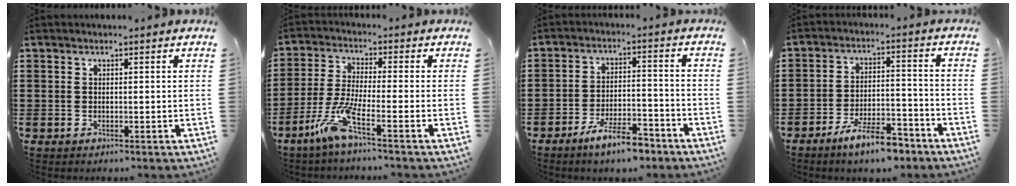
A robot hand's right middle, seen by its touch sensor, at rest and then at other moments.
{"total": 7.4, "force": [-4.2, 0.6, 6.0], "torque": [-0.146, -0.012, -0.086]}
{"total": 7.1, "force": [-5.6, 1.4, 4.2], "torque": [-0.084, -0.001, -0.103]}
{"total": 8.1, "force": [-6.4, 1.7, 4.7], "torque": [-0.090, 0.004, -0.117]}